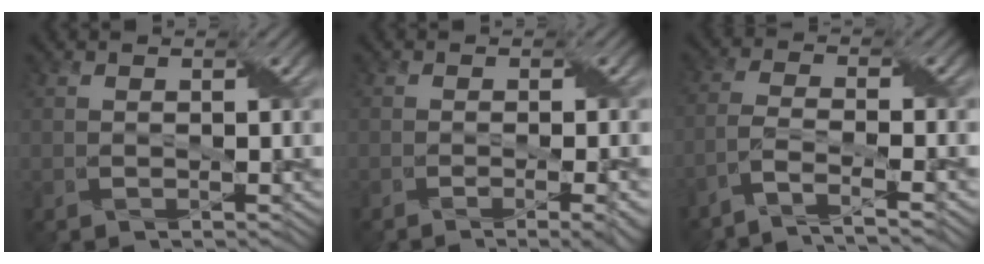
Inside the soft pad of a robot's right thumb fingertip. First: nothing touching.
{"total": 4.7, "force": [-2.2, 1.2, 4.0], "torque": [-0.046, 0.002, -0.025]}
{"total": 5.7, "force": [-4.2, 1.0, 3.8], "torque": [-0.065, 0.004, -0.088]}